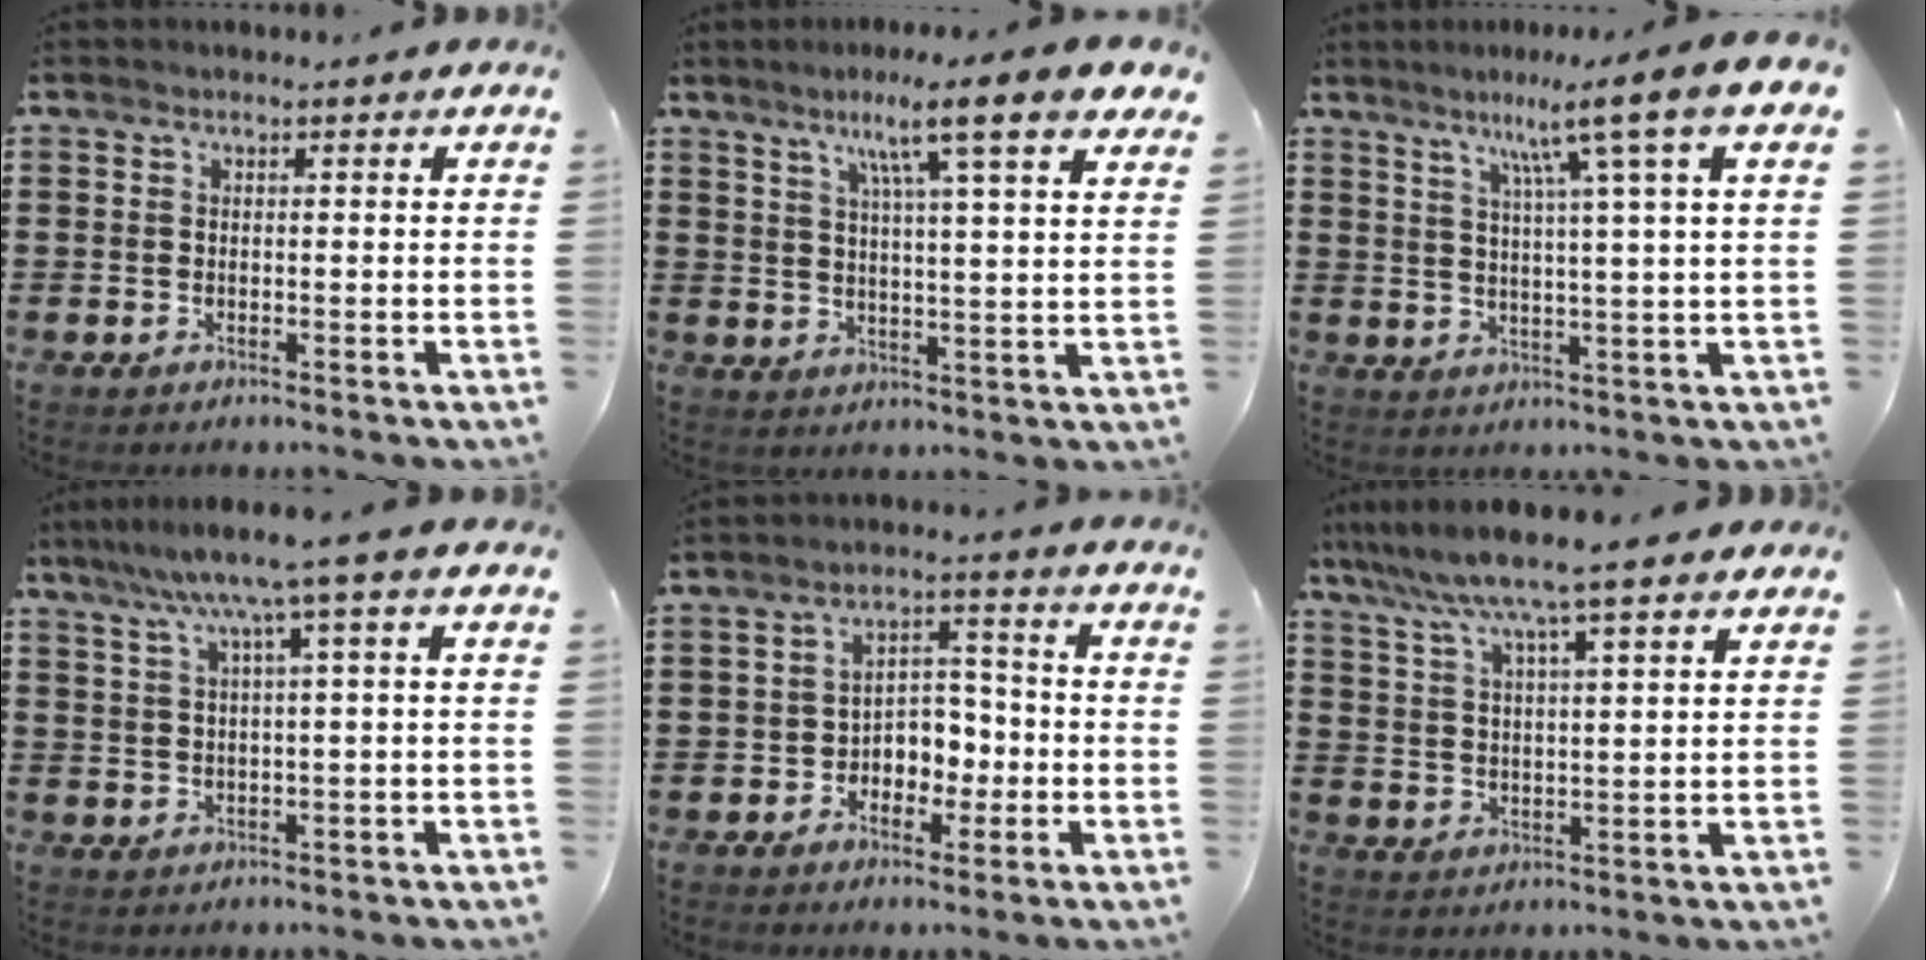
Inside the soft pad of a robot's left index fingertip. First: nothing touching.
{"total": 9.5, "force": [6.1, -0.1, 7.3], "torque": [-0.135, -0.025, 0.090]}
{"total": 9.6, "force": [5.3, -1.3, 7.9], "torque": [-0.151, -0.019, 0.072]}
{"total": 6.2, "force": [2.7, -0.5, 5.5], "torque": [-0.114, -0.004, 0.042]}
{"total": 4.5, "force": [-1.7, 3.6, 2.0], "torque": [-0.041, 0.008, -0.039]}
{"total": 7.9, "force": [6.3, -0.3, 4.8], "torque": [-0.110, -0.025, 0.108]}